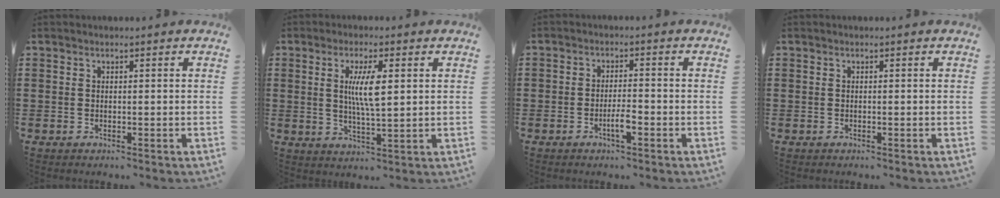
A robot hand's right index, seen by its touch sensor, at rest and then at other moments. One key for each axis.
{"total": 6.3, "fx": 1.3, "fy": 1.4, "fz": 6.0, "tx": -0.126, "ty": 0.000, "tz": 0.018}
{"total": 3.2, "fx": -1.5, "fy": 0.9, "fz": 2.6, "tx": -0.046, "ty": 0.004, "tz": -0.028}
{"total": 0.0}